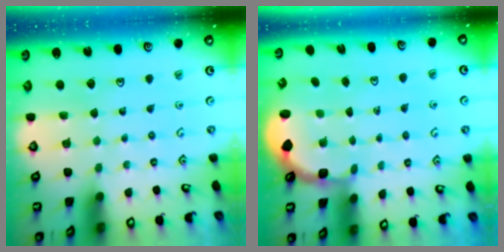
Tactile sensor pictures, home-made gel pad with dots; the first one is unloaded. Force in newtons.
{"total": 2.7, "press": 2.1, "slide": 1.7}